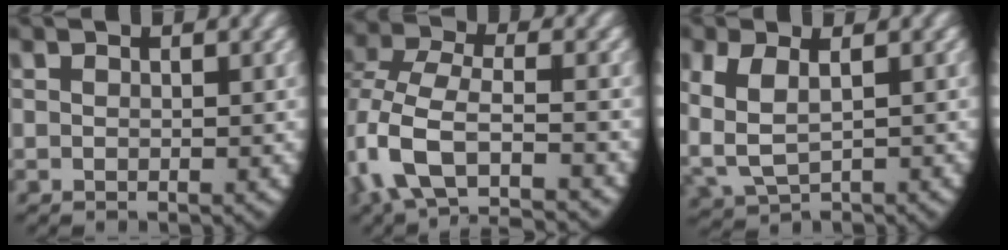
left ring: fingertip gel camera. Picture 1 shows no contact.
{"total": 6.9, "force": [-3.1, 4.3, 4.4], "torque": [-0.129, -0.048, -0.029]}
{"total": 4.8, "force": [0.0, 3.6, 3.2], "torque": [-0.099, -0.017, 0.015]}